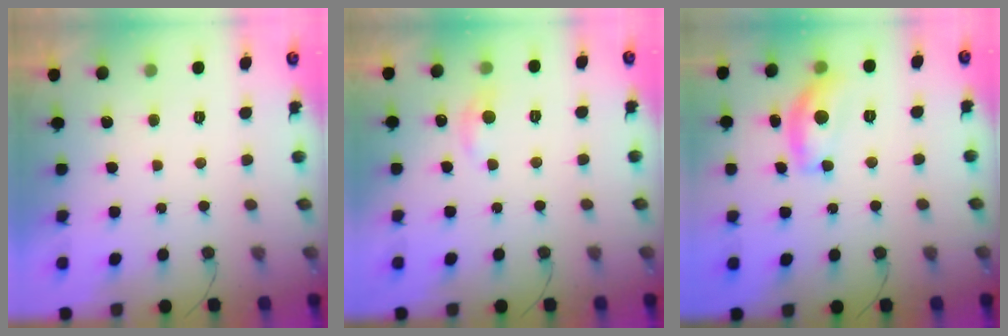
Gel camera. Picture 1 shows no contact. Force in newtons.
{"total": 5.4, "press": 5.3, "slide": 0.7}
{"total": 11.9, "press": 11.9, "slide": 0.6}